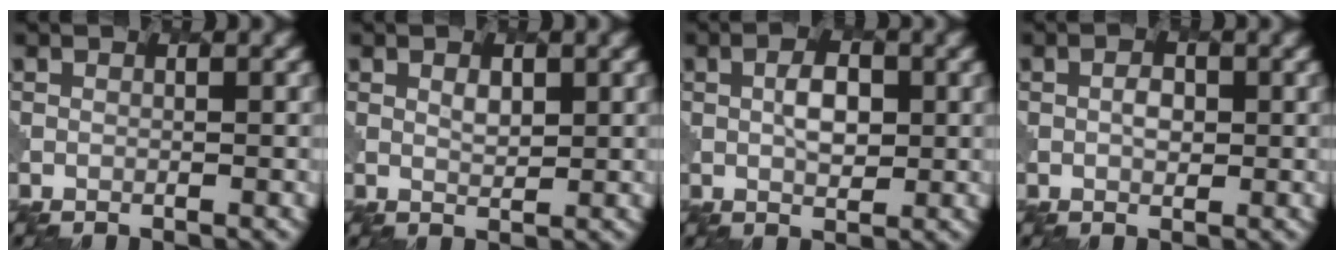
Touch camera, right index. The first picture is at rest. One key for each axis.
{"total": 1.2, "fx": 0.8, "fy": 0.6, "fz": 0.8, "tx": -0.016, "ty": -0.002, "tz": 0.016}
{"total": 2.8, "fx": 0.5, "fy": 1.5, "fz": 2.3, "tx": -0.043, "ty": 0.002, "tz": 0.007}
{"total": 1.5, "fx": 0.1, "fy": 1.0, "fz": 1.1, "tx": -0.018, "ty": 0.004, "tz": 0.000}